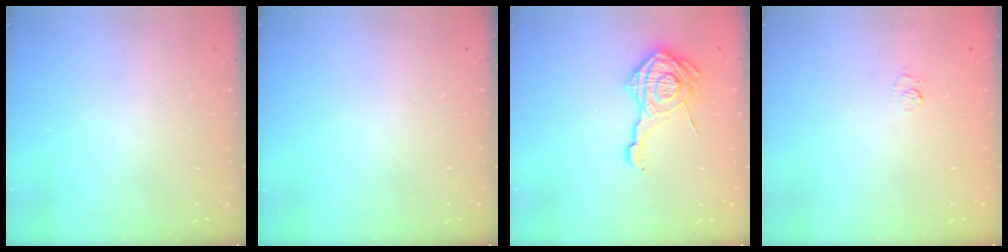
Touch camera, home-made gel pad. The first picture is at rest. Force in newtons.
{"total": 0.0}
{"total": 16.6, "press": 16.6, "slide": 1.2}
{"total": 5.6, "press": 5.4, "slide": 1.4}